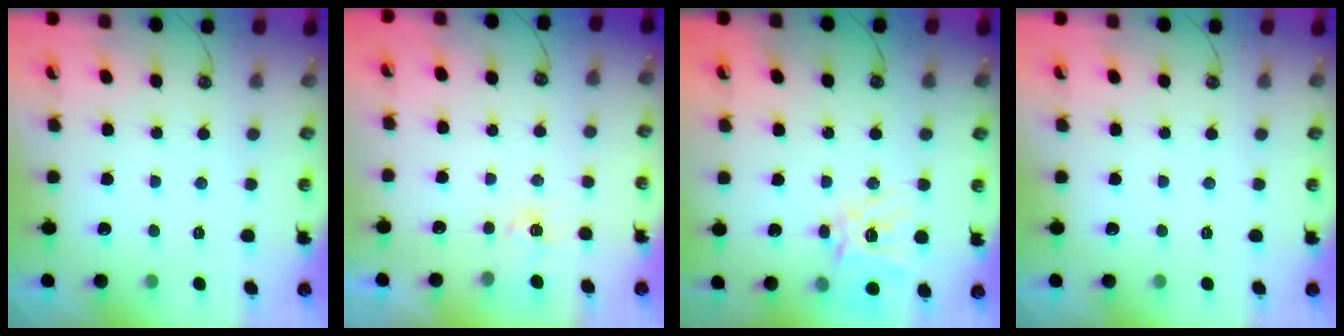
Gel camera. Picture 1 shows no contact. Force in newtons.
{"total": 3.7, "press": 3.6, "slide": 0.3}
{"total": 16.0, "press": 16.0, "slide": 1.5}
{"total": 0.0}